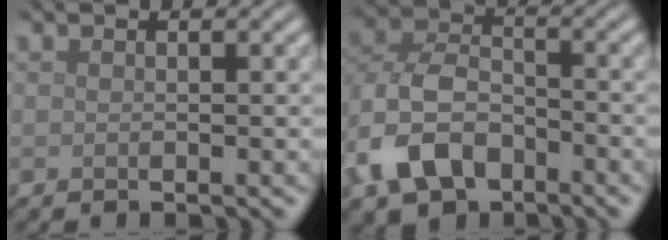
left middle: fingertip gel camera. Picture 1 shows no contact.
{"total": 7.3, "force": [-3.2, 5.0, 4.2], "torque": [-0.097, -0.004, -0.068]}